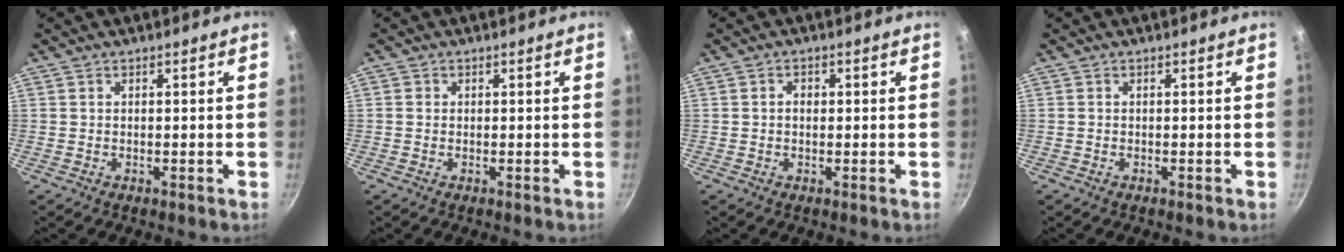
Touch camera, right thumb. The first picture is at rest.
{"total": 0.7, "force": [0.0, 0.7, 0.1], "torque": [0.000, 0.003, -0.003]}
{"total": 1.7, "force": [0.2, 1.3, 1.1], "torque": [-0.015, 0.004, 0.001]}
{"total": 0.0}